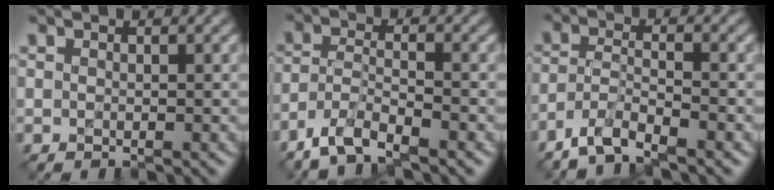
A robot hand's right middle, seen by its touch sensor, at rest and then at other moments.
{"total": 5.5, "force": [-4.4, 1.3, 3.0], "torque": [-0.065, -0.005, -0.090]}
{"total": 4.7, "force": [-3.9, 0.9, 2.4], "torque": [-0.050, -0.003, -0.082]}